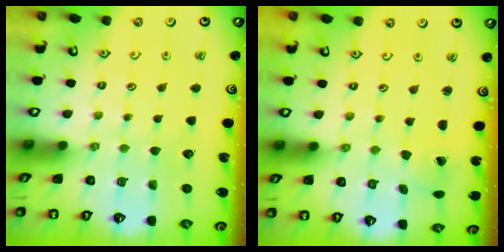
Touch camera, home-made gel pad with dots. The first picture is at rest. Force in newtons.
{"total": 1.2, "press": 1.2, "slide": 0.2}